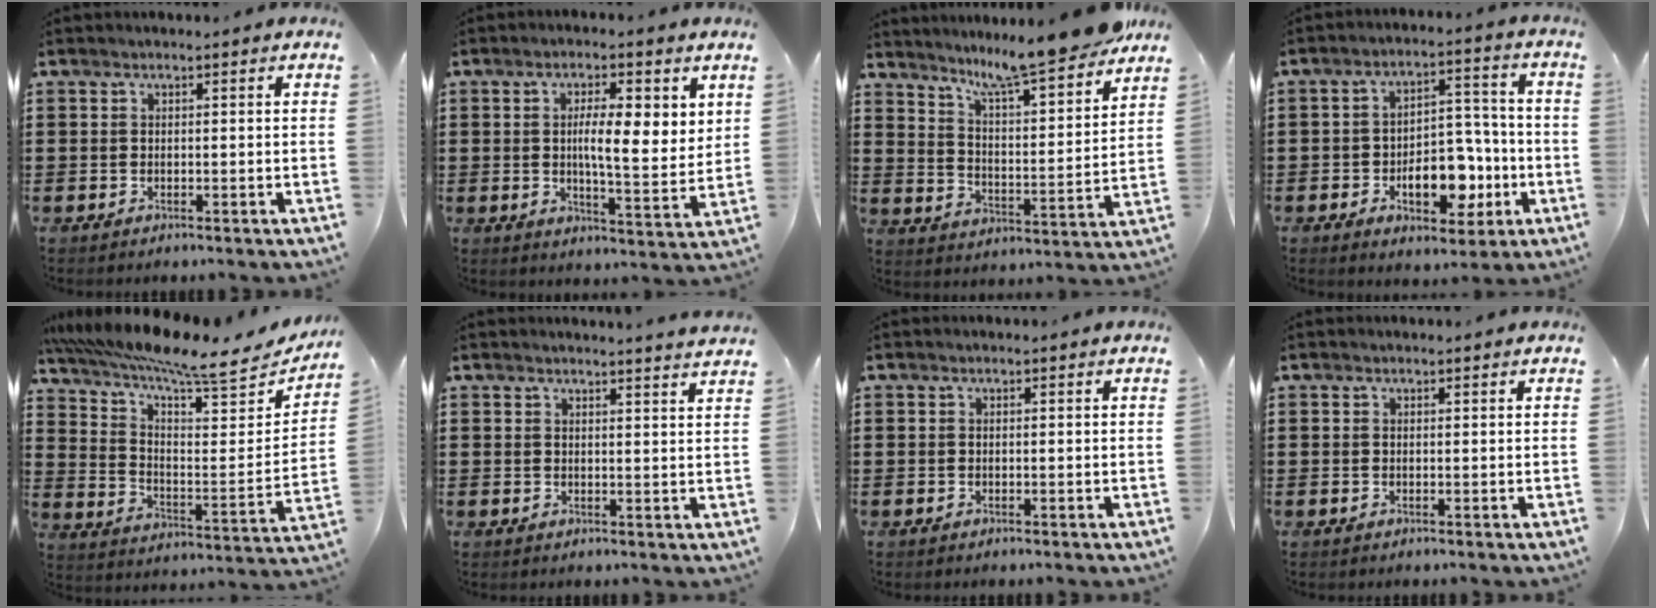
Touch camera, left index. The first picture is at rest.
{"total": 7.3, "force": [2.2, 2.1, 6.6], "torque": [-0.108, -0.009, 0.029]}
{"total": 9.1, "force": [8.4, -1.2, 3.3], "torque": [-0.087, -0.059, 0.137]}
{"total": 9.6, "force": [-3.3, 5.5, 7.2], "torque": [-0.113, 0.008, -0.057]}
{"total": 8.6, "force": [7.4, 0.5, 4.2], "torque": [-0.097, -0.068, 0.119]}
{"total": 2.4, "force": [2.3, -0.5, 0.1], "torque": [0.000, -0.013, 0.042]}
{"total": 0.0}
{"total": 0.0}